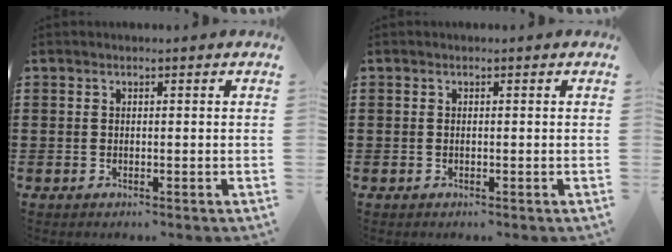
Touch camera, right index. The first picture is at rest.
{"total": 0.0}